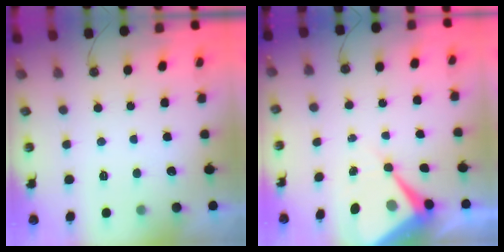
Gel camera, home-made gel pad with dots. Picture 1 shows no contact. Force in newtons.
{"total": 9.7, "press": 9.7, "slide": 0.3}